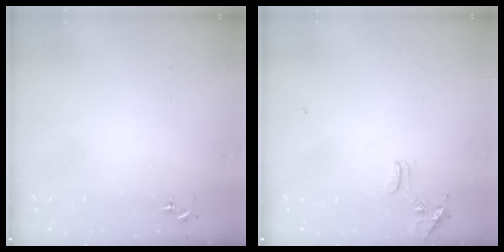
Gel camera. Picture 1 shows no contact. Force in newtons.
{"total": 8.0, "press": 7.9, "slide": 0.7}